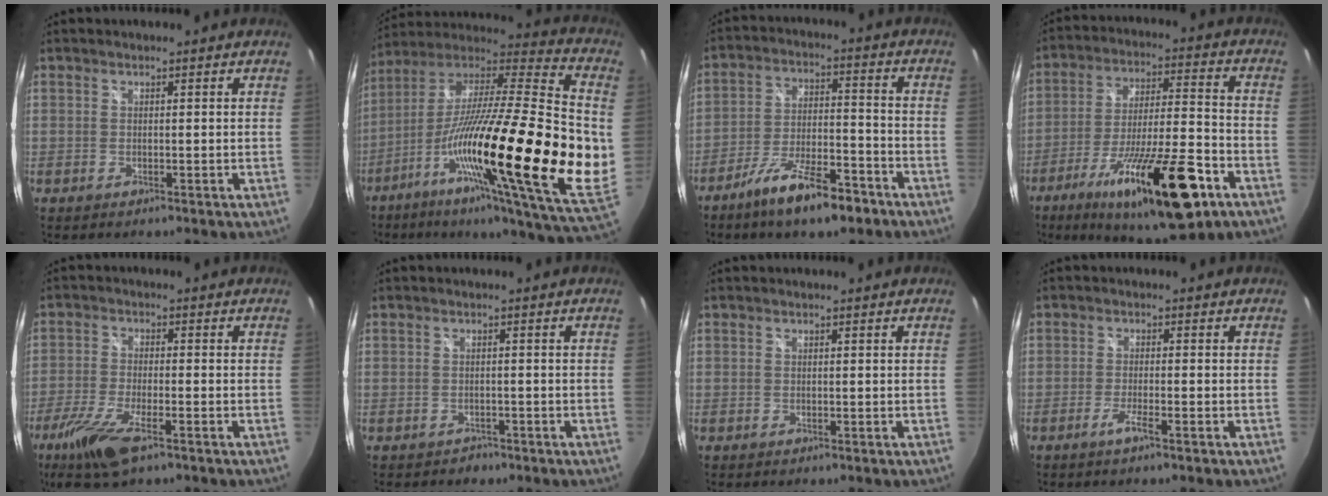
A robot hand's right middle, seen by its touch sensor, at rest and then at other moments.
{"total": 35.3, "force": [-6.8, 6.2, 34.1], "torque": [-0.546, -0.058, -0.118]}
{"total": 12.4, "force": [-8.7, 3.4, 8.2], "torque": [-0.157, -0.007, -0.145]}
{"total": 23.7, "force": [-12.8, 5.8, 19.1], "torque": [-0.330, -0.043, -0.202]}
{"total": 10.1, "force": [-6.2, 2.6, 7.6], "torque": [-0.176, -0.032, -0.118]}
{"total": 1.9, "force": [-1.3, 1.3, 0.2], "torque": [-0.009, -0.002, -0.018]}
{"total": 0.0}
{"total": 2.8, "force": [-1.8, -0.1, 2.1], "torque": [-0.048, -0.005, -0.037]}